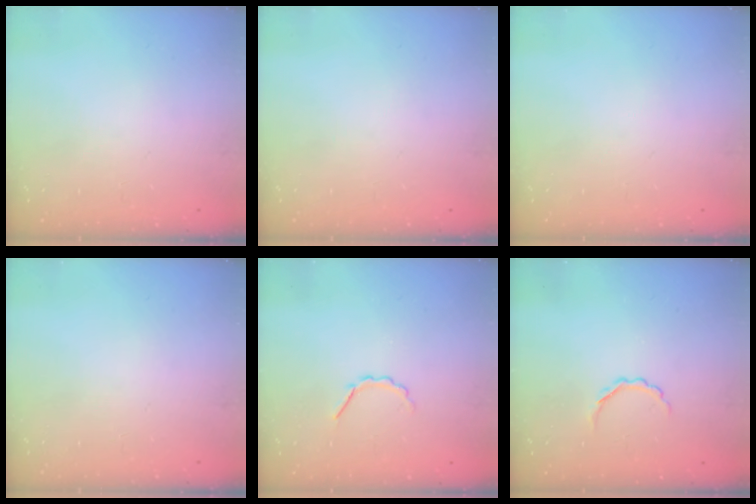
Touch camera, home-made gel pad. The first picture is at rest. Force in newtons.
{"total": 0.0}
{"total": 0.0}
{"total": 0.0}
{"total": 2.9, "press": 2.7, "slide": 1.0}
{"total": 3.5, "press": 3.4, "slide": 0.9}